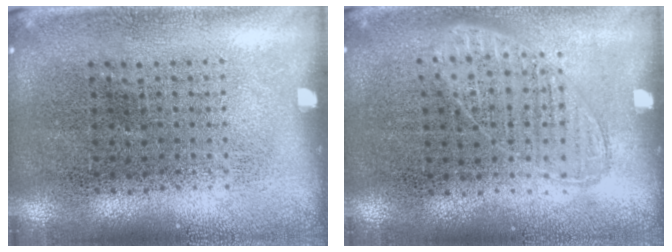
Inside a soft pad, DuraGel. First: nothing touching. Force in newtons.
{"total": 0.8, "press": 0.7, "slide": 0.3}